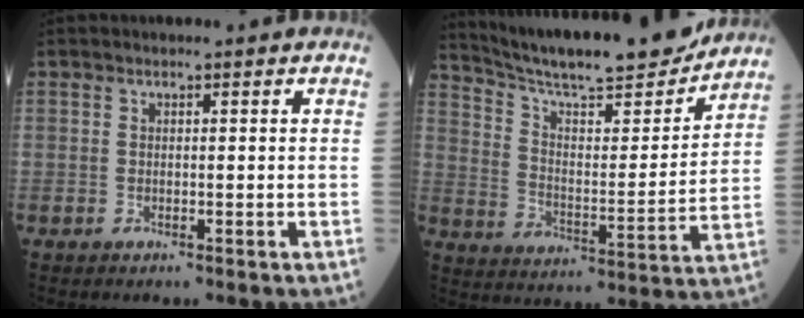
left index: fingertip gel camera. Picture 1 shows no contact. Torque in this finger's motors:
{"motor_torque": [0.31, -0.81, 0.31, 0.08]}